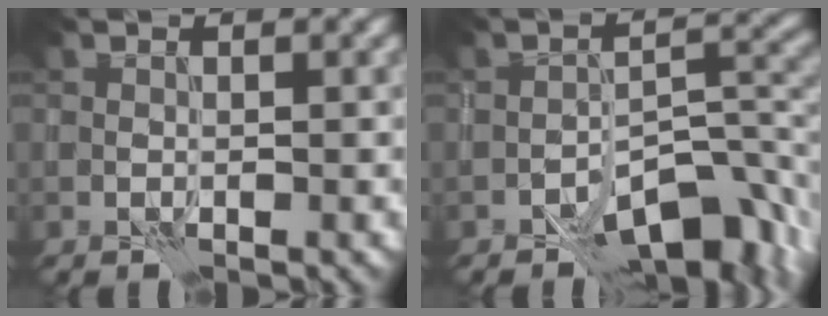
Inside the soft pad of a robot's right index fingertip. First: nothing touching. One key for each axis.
{"total": 8.0, "fx": -5.0, "fy": 3.3, "fz": 5.2, "tx": -0.065, "ty": 0.003, "tz": -0.083}